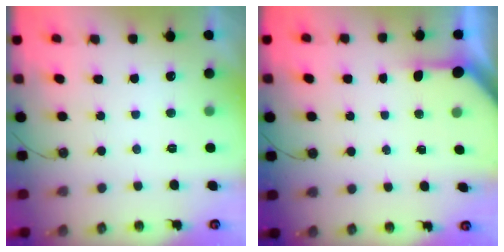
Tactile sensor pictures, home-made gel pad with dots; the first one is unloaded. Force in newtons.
{"total": 3.6, "press": 3.6, "slide": 0.2}